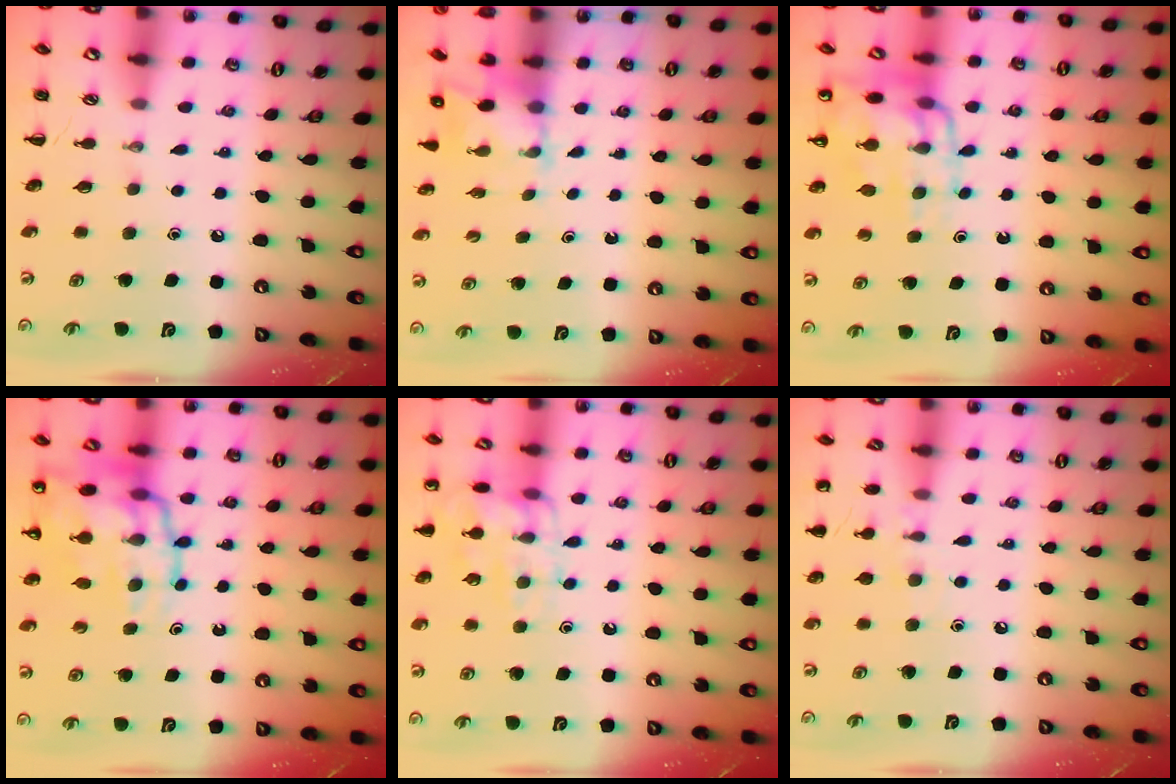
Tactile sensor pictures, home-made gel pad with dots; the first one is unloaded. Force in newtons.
{"total": 2.4, "press": 2.3, "slide": 0.8}
{"total": 13.3, "press": 13.1, "slide": 2.7}
{"total": 21.4, "press": 21.0, "slide": 4.0}
{"total": 12.2, "press": 12.2, "slide": 0.5}
{"total": 7.3, "press": 7.0, "slide": 2.0}